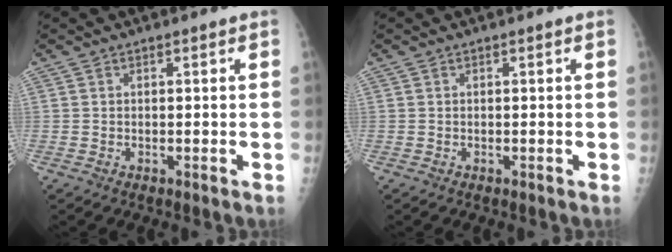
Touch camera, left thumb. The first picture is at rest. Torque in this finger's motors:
{"motor_torque": [-0.06, 0.07, 0.00, 0.00, 0.00]}